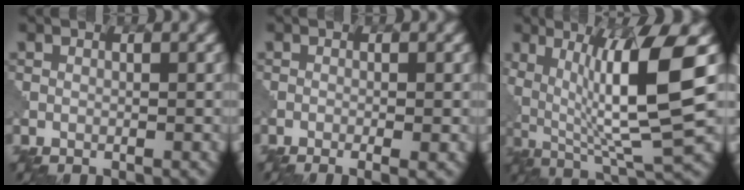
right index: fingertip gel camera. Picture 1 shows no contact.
{"total": 2.1, "force": [-0.8, 0.7, 1.8], "torque": [-0.007, 0.003, -0.016]}
{"total": 9.9, "force": [1.9, 1.8, 9.5], "torque": [-0.166, -0.006, 0.046]}